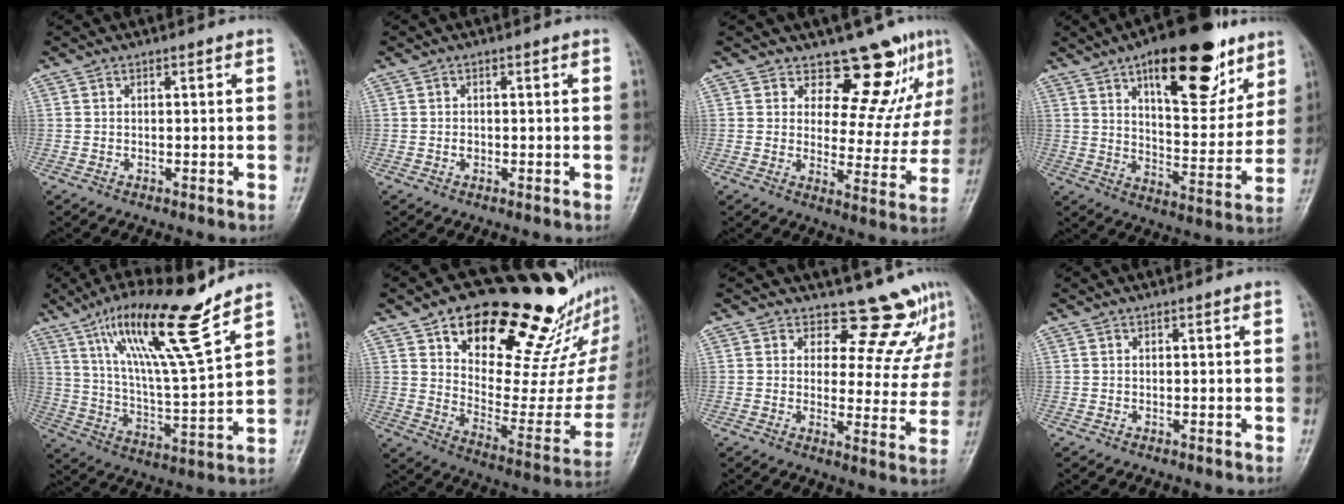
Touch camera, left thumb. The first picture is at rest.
{"total": 0.8, "force": [-0.1, 0.7, 0.5], "torque": [-0.004, 0.001, -0.003]}
{"total": 11.6, "force": [8.8, 5.1, 5.5], "torque": [-0.029, -0.070, 0.114]}
{"total": 22.2, "force": [12.5, 9.2, 16.0], "torque": [-0.187, -0.052, 0.194]}
{"total": 18.3, "force": [12.1, 1.9, 13.6], "torque": [-0.226, -0.064, 0.214]}
{"total": 28.8, "force": [19.1, 12.5, 17.7], "torque": [-0.206, -0.086, 0.284]}
{"total": 10.8, "force": [9.7, 4.3, 1.9], "torque": [0.019, -0.080, 0.106]}
{"total": 0.0}